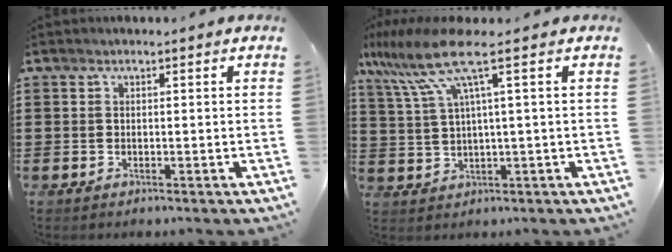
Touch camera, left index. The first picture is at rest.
{"total": 9.1, "force": [4.2, 0.8, 8.0], "torque": [-0.196, -0.023, 0.065]}